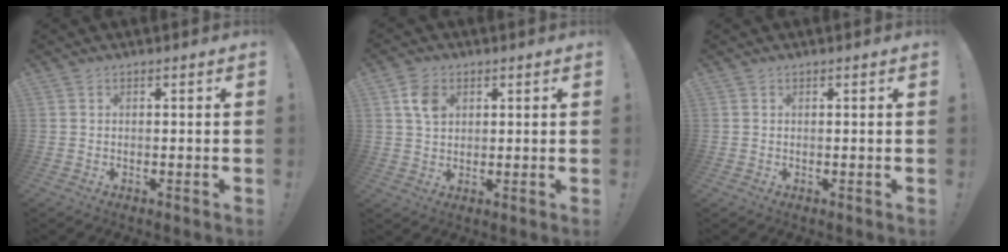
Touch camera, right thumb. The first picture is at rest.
{"total": 6.5, "force": [2.6, 4.8, 3.6], "torque": [-0.060, 0.003, 0.052]}
{"total": 1.4, "force": [0.5, 1.3, 0.0], "torque": [0.003, -0.005, 0.007]}